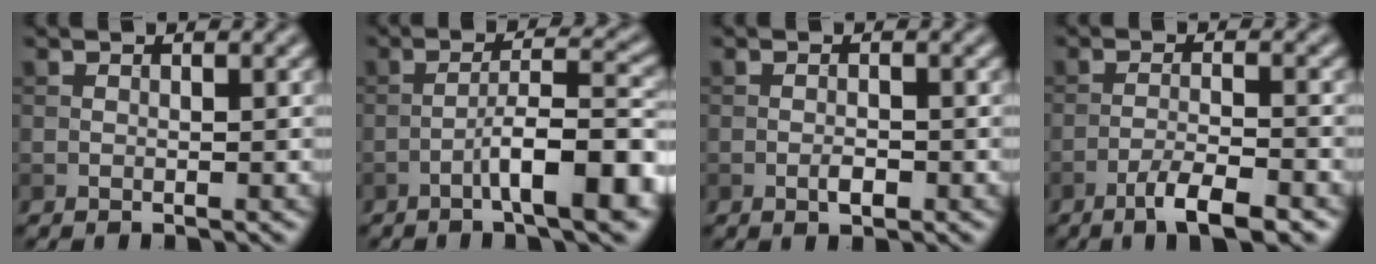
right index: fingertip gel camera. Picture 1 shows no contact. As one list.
[{"total": 8.0, "force": [-3.7, 1.5, 6.9], "torque": [-0.103, 0.022, -0.061]}, {"total": 1.3, "force": [-0.5, 0.5, 1.1], "torque": [-0.021, -0.001, -0.011]}, {"total": 4.4, "force": [-2.9, 0.7, 3.2], "torque": [-0.058, 0.003, -0.053]}]